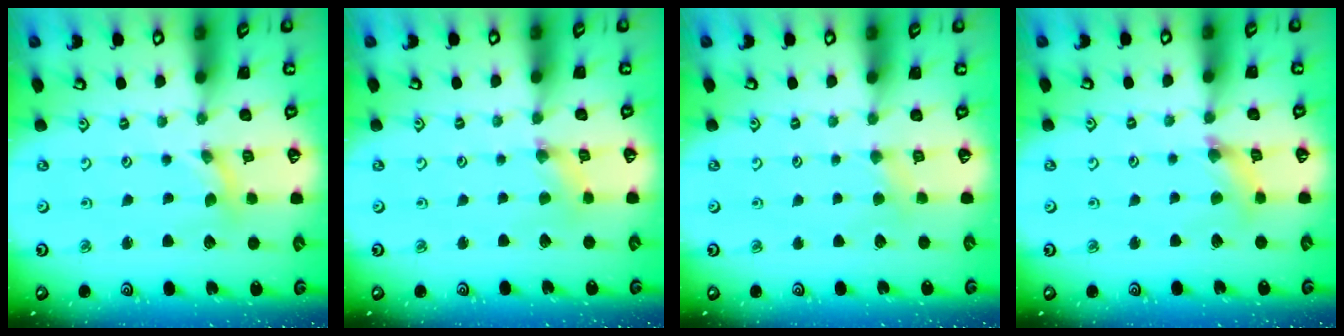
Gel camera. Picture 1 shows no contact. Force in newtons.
{"total": 1.0, "press": 1.0, "slide": 0.3}
{"total": 2.9, "press": 2.9, "slide": 0.3}
{"total": 5.0, "press": 5.0, "slide": 0.5}